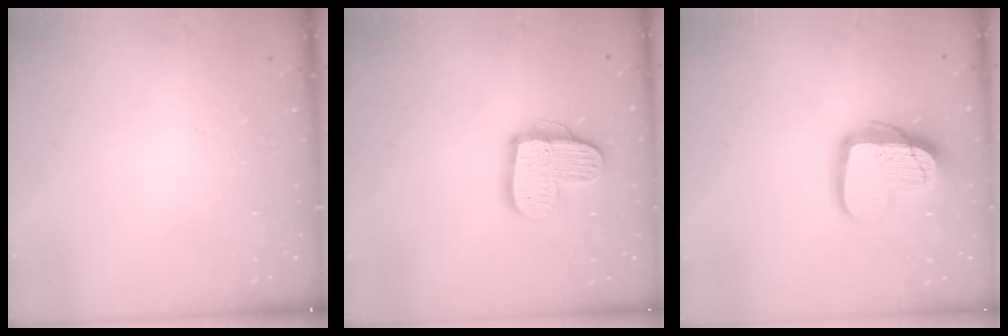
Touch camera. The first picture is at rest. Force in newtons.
{"total": 14.1, "press": 14.0, "slide": 1.1}
{"total": 15.9, "press": 15.9, "slide": 1.3}